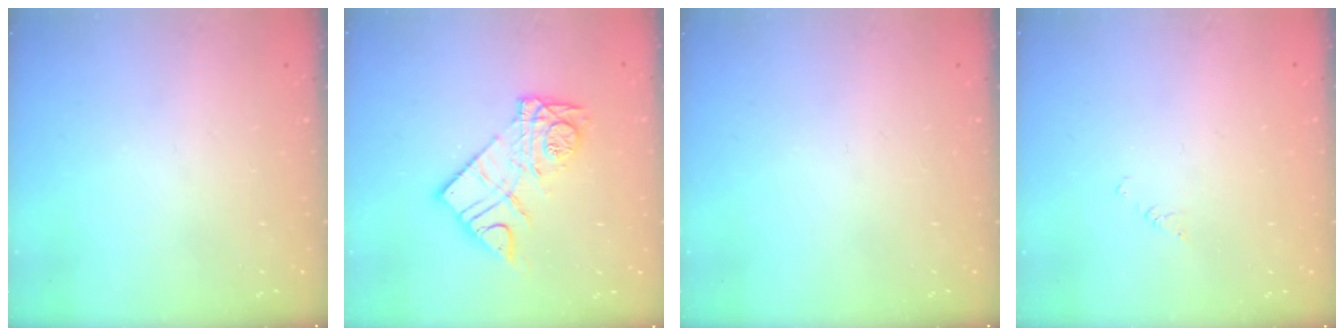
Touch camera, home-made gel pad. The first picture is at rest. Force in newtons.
{"total": 12.8, "press": 12.8, "slide": 1.1}
{"total": 0.0}
{"total": 2.0, "press": 2.0, "slide": 0.3}